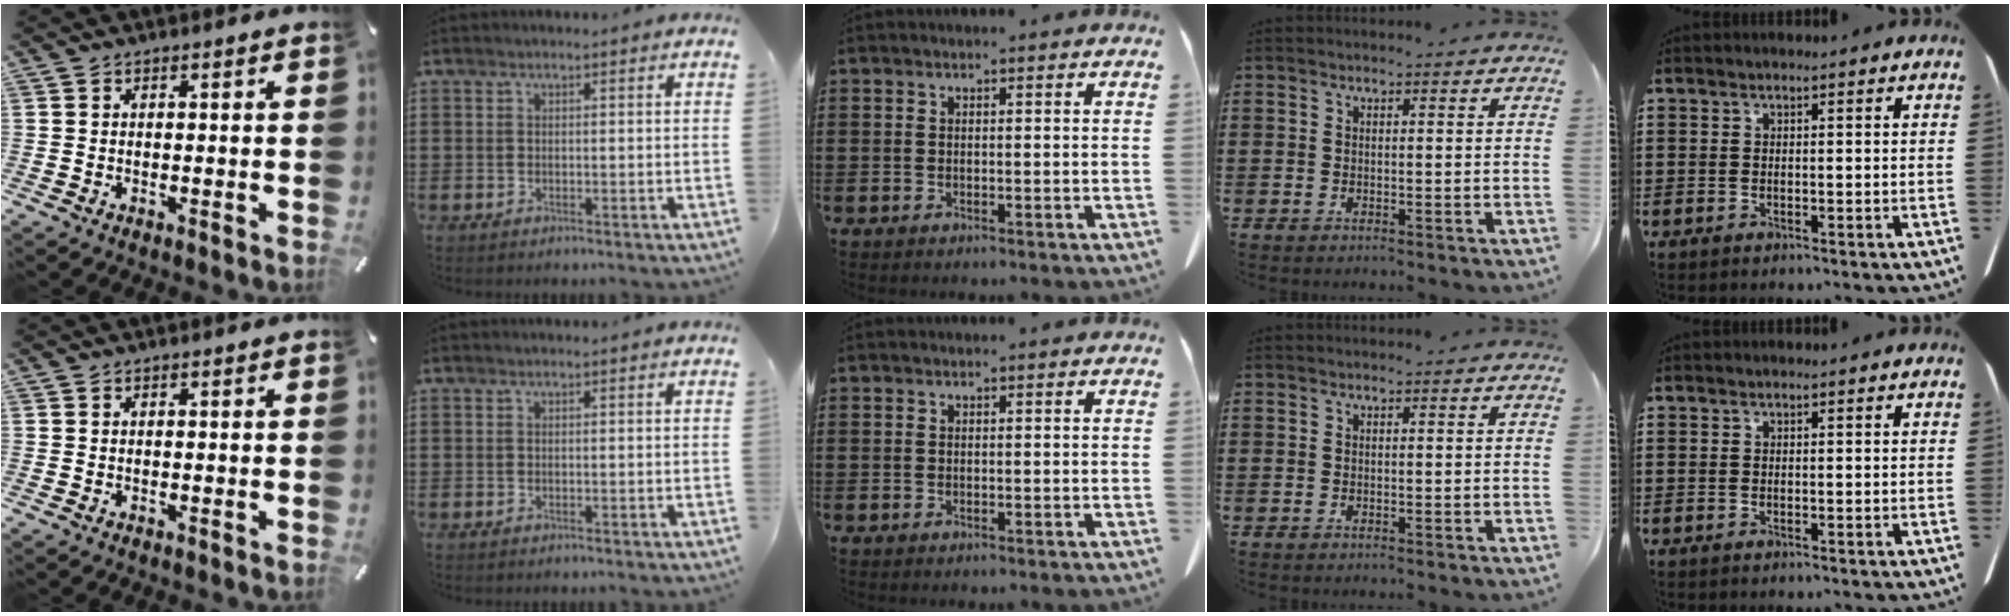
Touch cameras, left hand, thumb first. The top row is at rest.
{}